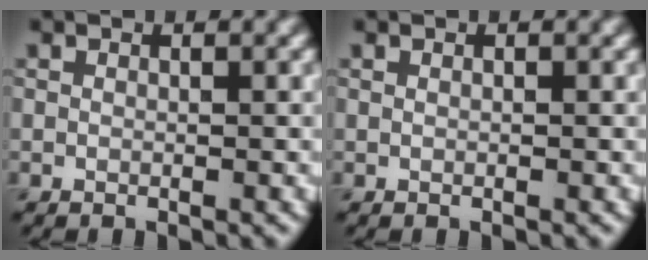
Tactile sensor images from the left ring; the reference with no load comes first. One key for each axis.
{"total": 0.0}